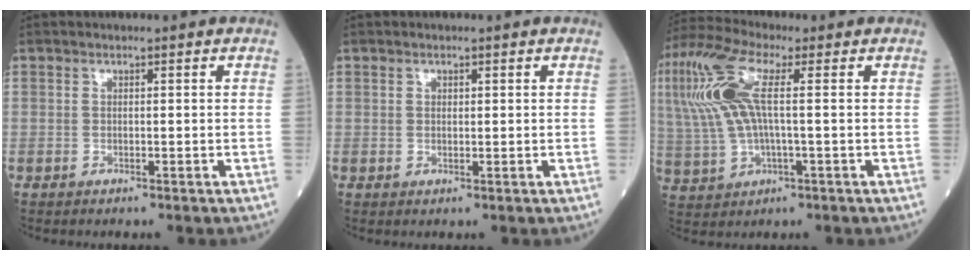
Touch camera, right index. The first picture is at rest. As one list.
[{"total": 0.6, "force": [0.3, 0.4, 0.2], "torque": [-0.006, 0.000, 0.008]}, {"total": 14.5, "force": [3.2, 4.8, 13.3], "torque": [-0.324, 0.024, 0.059]}]